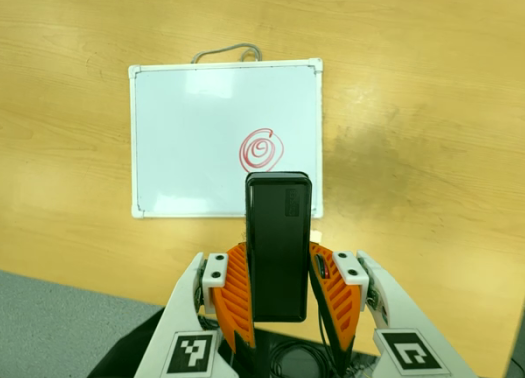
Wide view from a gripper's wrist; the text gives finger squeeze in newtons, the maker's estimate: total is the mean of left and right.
{"total": 3.2, "left": 1.8, "right": 4.7}